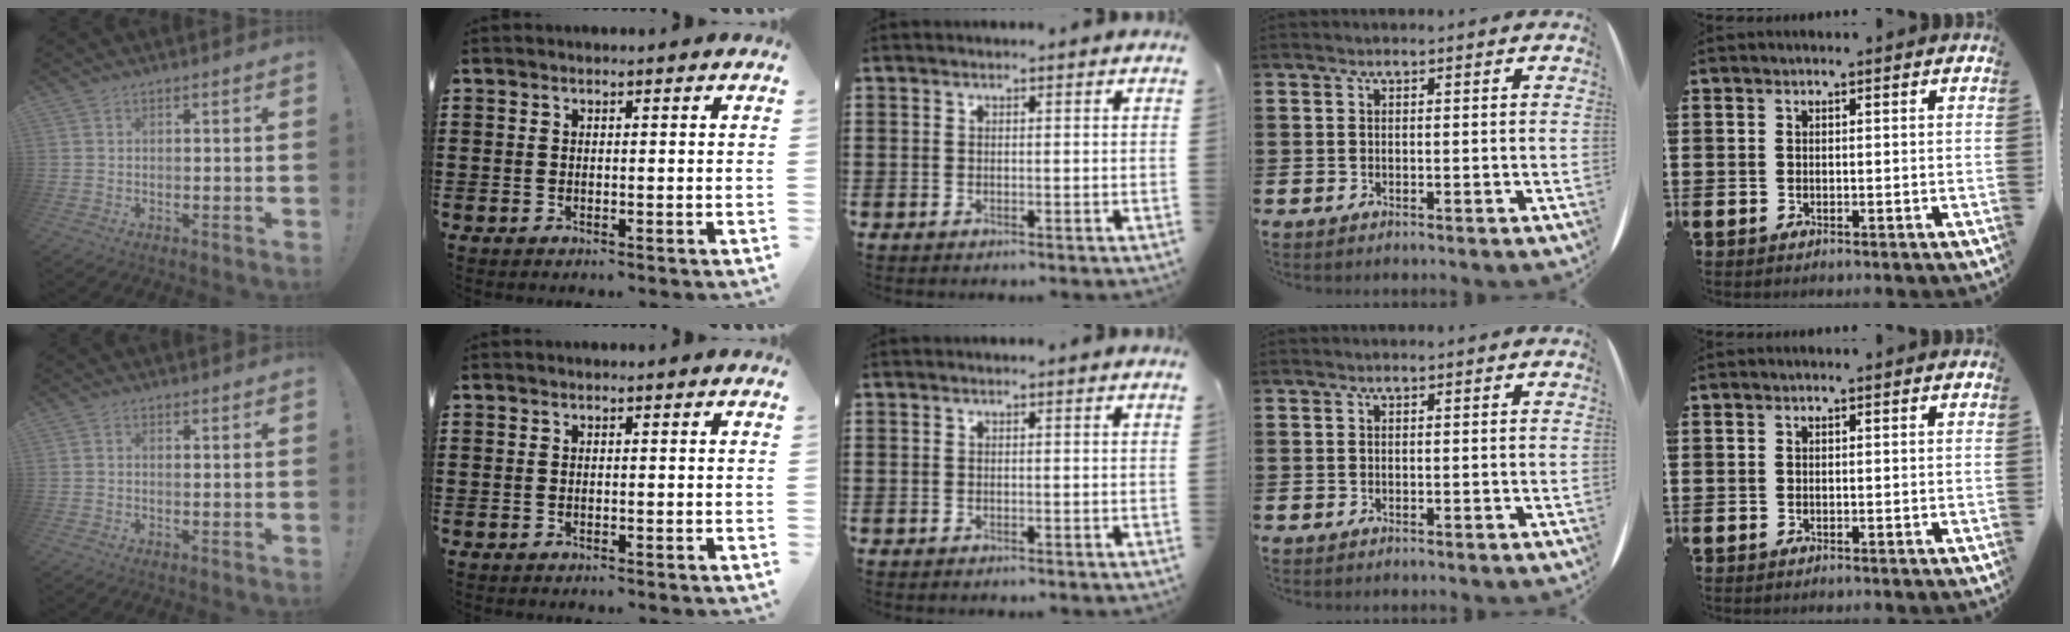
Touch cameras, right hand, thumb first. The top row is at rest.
{"thumb": {"total": 0.5, "force": [0.0, 0.2, 0.5], "torque": [0.001, -0.002, -0.002]}}